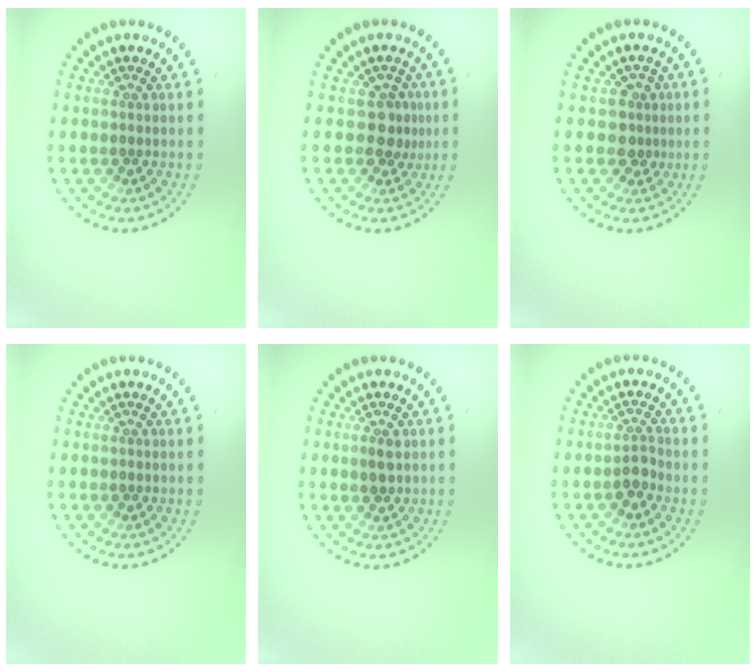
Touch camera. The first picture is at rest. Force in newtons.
{"total": 2.0, "press": 1.7, "slide": 1.1}
{"total": 2.0, "press": 1.7, "slide": 1.1}
{"total": 0.0}
{"total": 1.3, "press": 1.2, "slide": 0.4}
{"total": 1.5, "press": 1.2, "slide": 0.8}